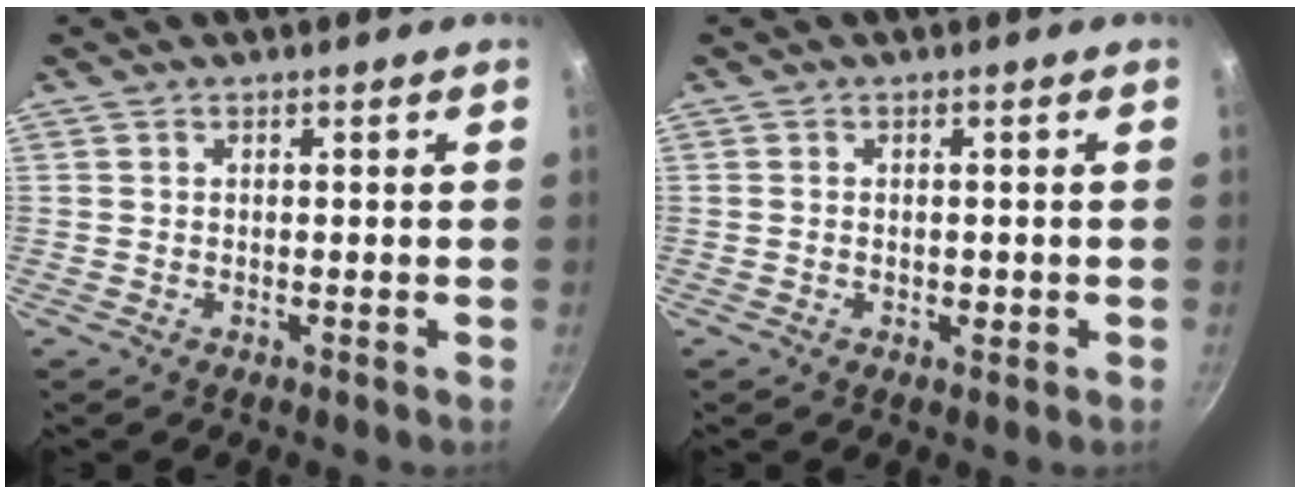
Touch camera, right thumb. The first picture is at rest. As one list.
[{"total": 1.6, "force": [-0.3, 1.1, 1.2], "torque": [-0.015, 0.000, -0.005]}]